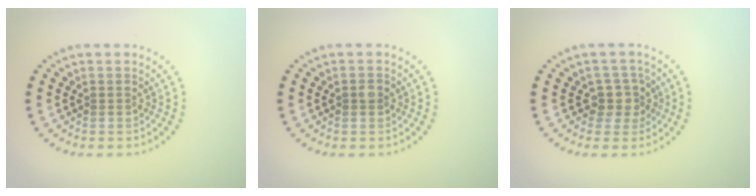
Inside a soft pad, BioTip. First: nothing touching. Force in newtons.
{"total": 1.0, "press": 1.0, "slide": 0.0}
{"total": 2.4, "press": 2.0, "slide": 1.3}